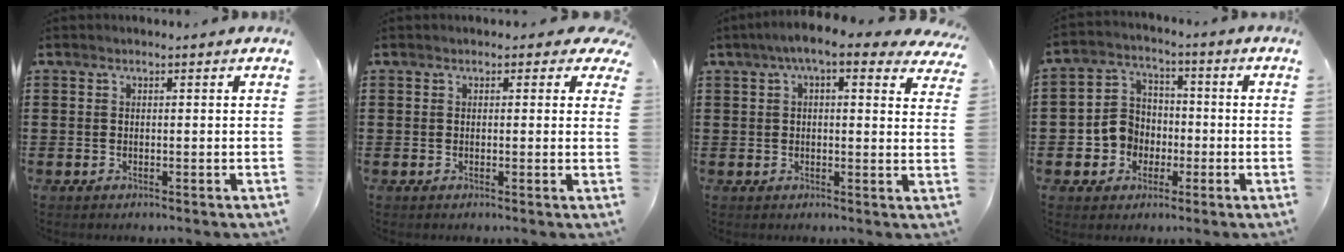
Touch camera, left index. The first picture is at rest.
{"total": 1.1, "force": [0.5, 0.7, 0.6], "torque": [-0.007, 0.004, 0.007]}
{"total": 6.4, "force": [4.1, 1.2, 4.7], "torque": [-0.100, 0.001, 0.071]}
{"total": 6.6, "force": [-1.4, 6.1, 1.9], "torque": [-0.067, 0.016, -0.027]}